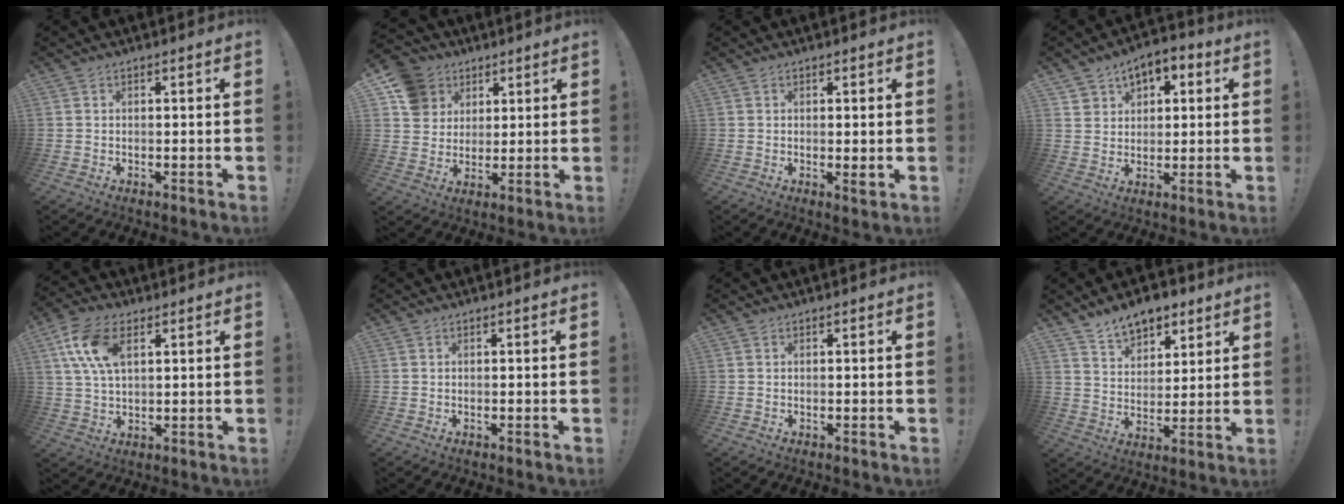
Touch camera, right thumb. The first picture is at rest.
{"total": 12.0, "force": [5.0, 10.3, 3.5], "torque": [-0.051, -0.020, 0.105]}
{"total": 1.7, "force": [0.3, 0.2, 1.7], "torque": [-0.013, -0.009, 0.003]}
{"total": 7.0, "force": [3.7, 5.5, 2.4], "torque": [-0.037, -0.020, 0.069]}
{"total": 12.7, "force": [4.9, 7.2, 9.2], "torque": [-0.188, -0.002, 0.092]}
{"total": 0.0}
{"total": 0.0}
{"total": 10.1, "force": [7.7, 5.5, 3.4], "torque": [-0.052, -0.050, 0.147]}